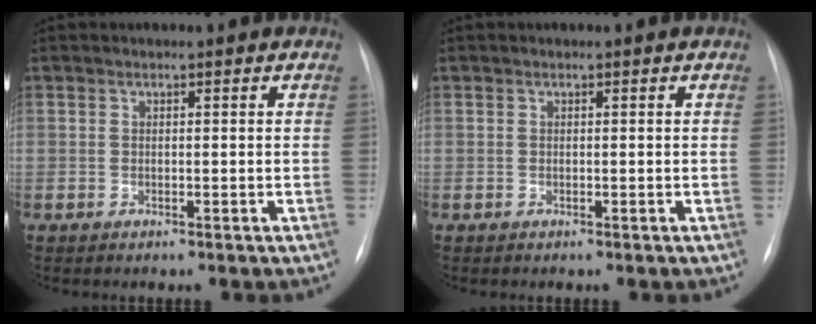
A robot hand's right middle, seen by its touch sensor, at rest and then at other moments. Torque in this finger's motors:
{"motor_torque": [0.26, -0.14, 0.12, 0.01]}